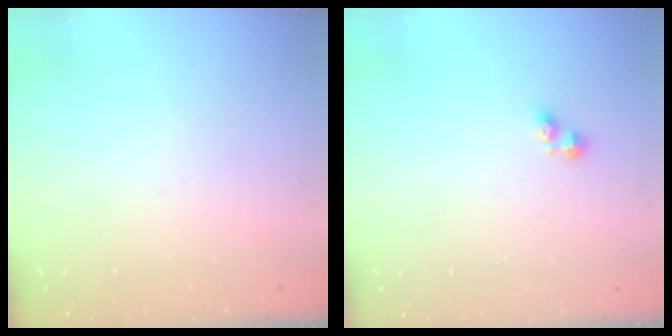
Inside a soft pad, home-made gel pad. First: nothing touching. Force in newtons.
{"total": 2.9, "press": 2.9, "slide": 0.4}